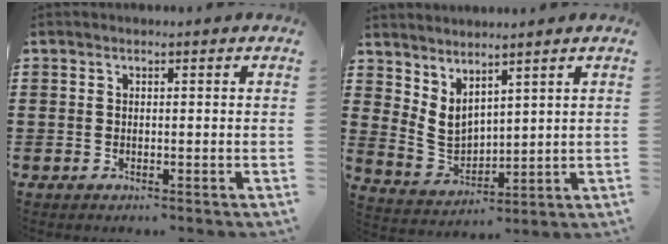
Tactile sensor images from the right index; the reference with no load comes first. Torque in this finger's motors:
{"motor_torque": [1.01, 1.14, 0.12, 0.04]}